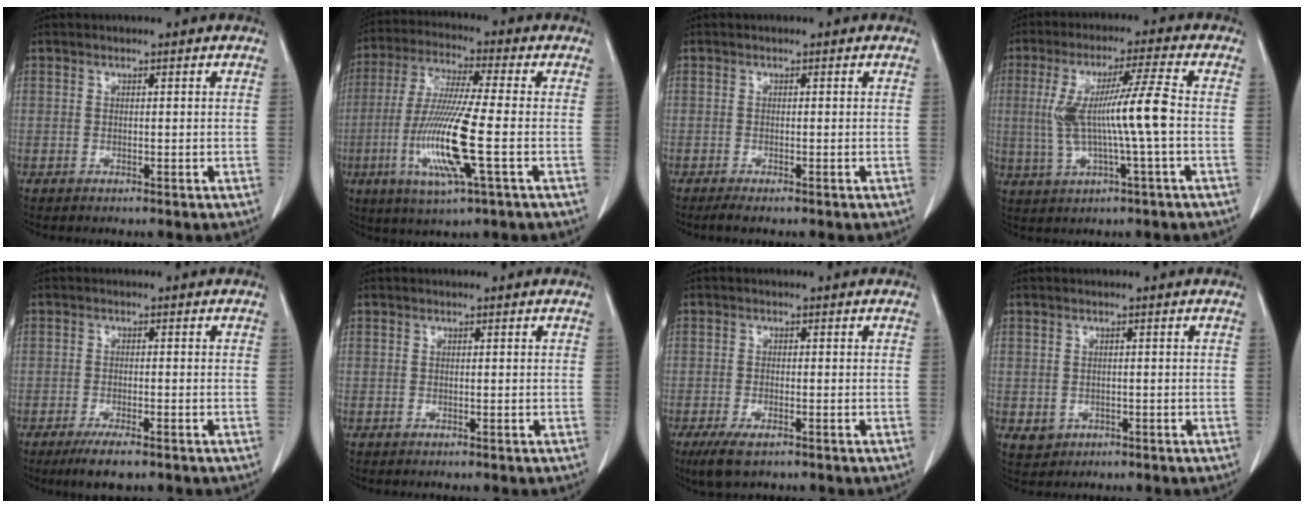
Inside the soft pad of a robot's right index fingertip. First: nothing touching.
{"total": 13.7, "force": [-3.4, 0.4, 13.2], "torque": [-0.276, -0.017, -0.070]}
{"total": 1.7, "force": [-1.3, -0.1, 1.1], "torque": [-0.019, -0.005, -0.022]}
{"total": 10.2, "force": [-0.3, -0.3, 10.2], "torque": [-0.207, 0.011, -0.002]}
{"total": 4.4, "force": [-3.1, 0.9, 3.1], "torque": [-0.054, -0.008, -0.048]}
{"total": 0.0}
{"total": 4.3, "force": [-2.7, 1.2, 3.1], "torque": [-0.063, -0.009, -0.041]}
{"total": 2.3, "force": [-0.5, 2.2, 0.5], "torque": [-0.006, 0.003, 0.004]}